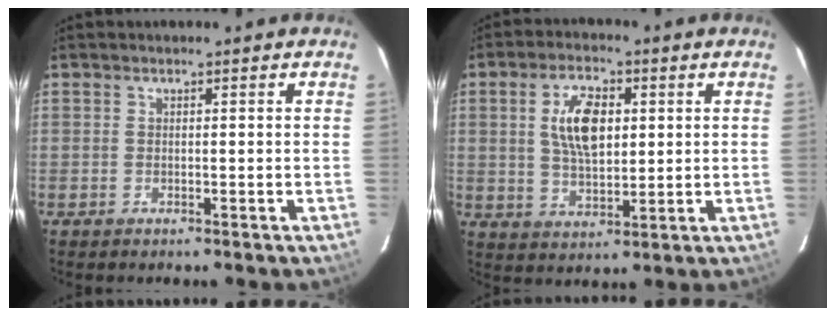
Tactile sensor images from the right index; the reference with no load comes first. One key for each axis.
{"total": 9.3, "fx": 2.1, "fy": 4.6, "fz": 7.8, "tx": -0.148, "ty": 0.010, "tz": 0.042}